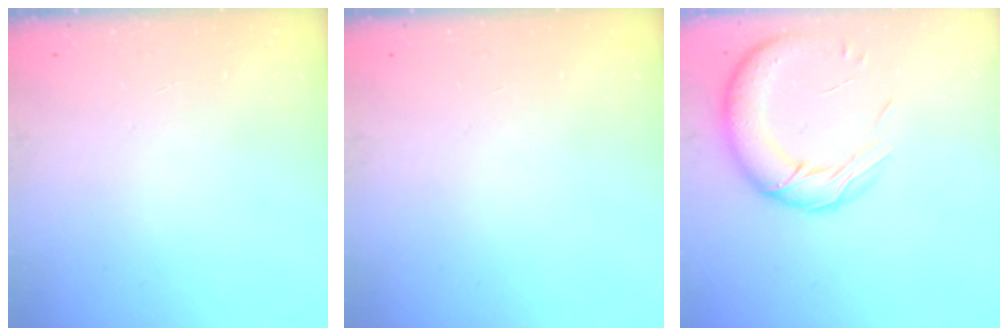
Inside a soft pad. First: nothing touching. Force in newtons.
{"total": 0.0}
{"total": 16.4, "press": 15.8, "slide": 4.5}